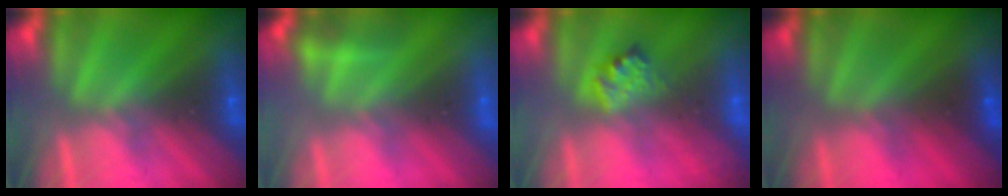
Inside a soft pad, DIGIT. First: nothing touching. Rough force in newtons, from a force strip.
{"total": 2.9}
{"total": 2.3}
{"total": 1.6}